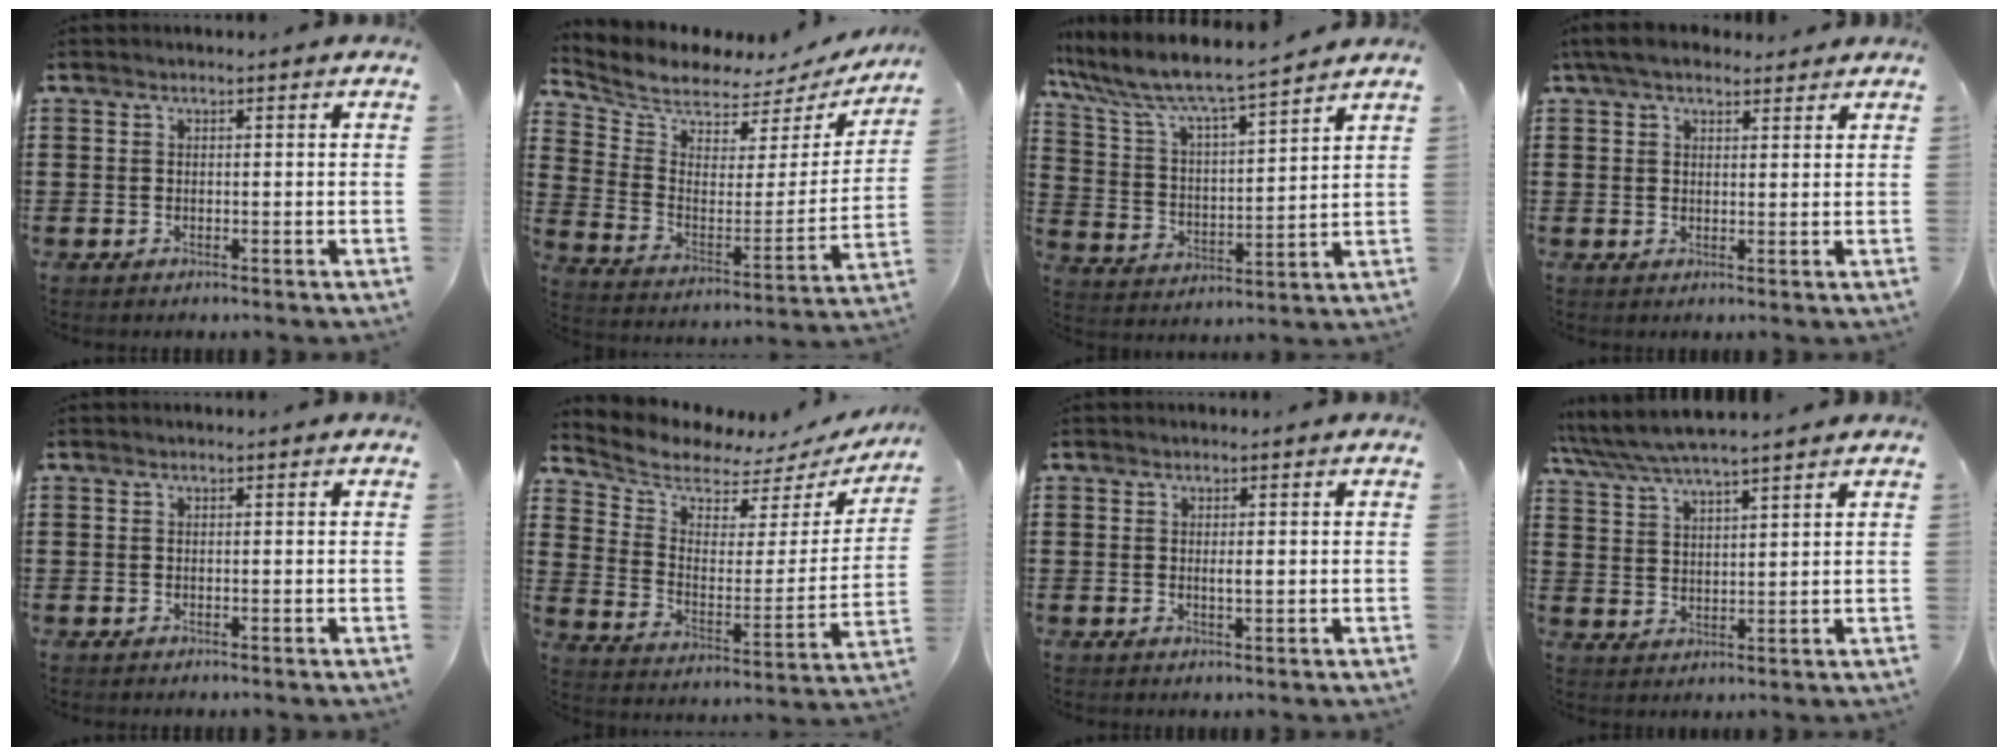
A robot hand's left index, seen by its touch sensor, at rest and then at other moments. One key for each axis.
{"total": 5.9, "fx": 5.7, "fy": 1.4, "fz": 0.7, "tx": -0.053, "ty": -0.051, "tz": 0.096}
{"total": 6.9, "fx": 6.3, "fy": 0.6, "fz": 2.8, "tx": -0.086, "ty": -0.043, "tz": 0.102}
{"total": 4.5, "fx": 3.6, "fy": 1.7, "fz": 2.1, "tx": -0.051, "ty": 0.000, "tz": 0.068}
{"total": 0.0}
{"total": 6.2, "fx": 5.6, "fy": 2.2, "fz": 1.4, "tx": -0.065, "ty": -0.046, "tz": 0.095}
{"total": 1.2, "fx": 0.2, "fy": 0.2, "fz": 1.2, "tx": -0.022, "ty": -0.001, "tz": 0.003}
{"total": 5.3, "fx": 4.9, "fy": 0.5, "fz": 1.9, "tx": -0.054, "ty": -0.020, "tz": 0.087}